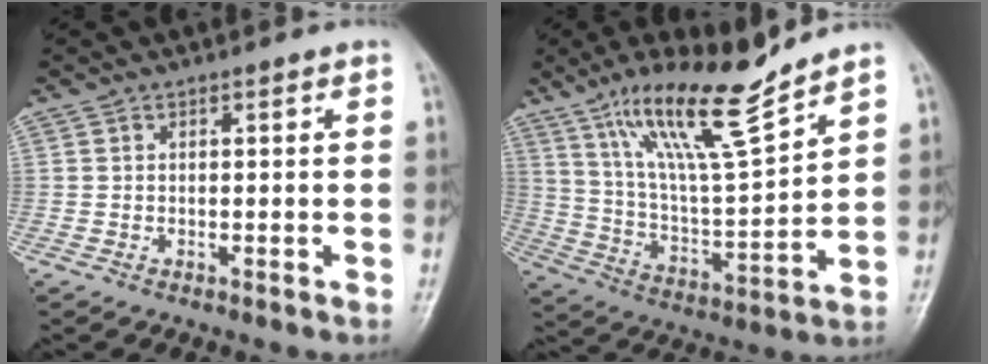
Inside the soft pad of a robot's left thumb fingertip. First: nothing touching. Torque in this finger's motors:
{"motor_torque": [0.49, 0.33, 1.40, -1.37, 0.45]}